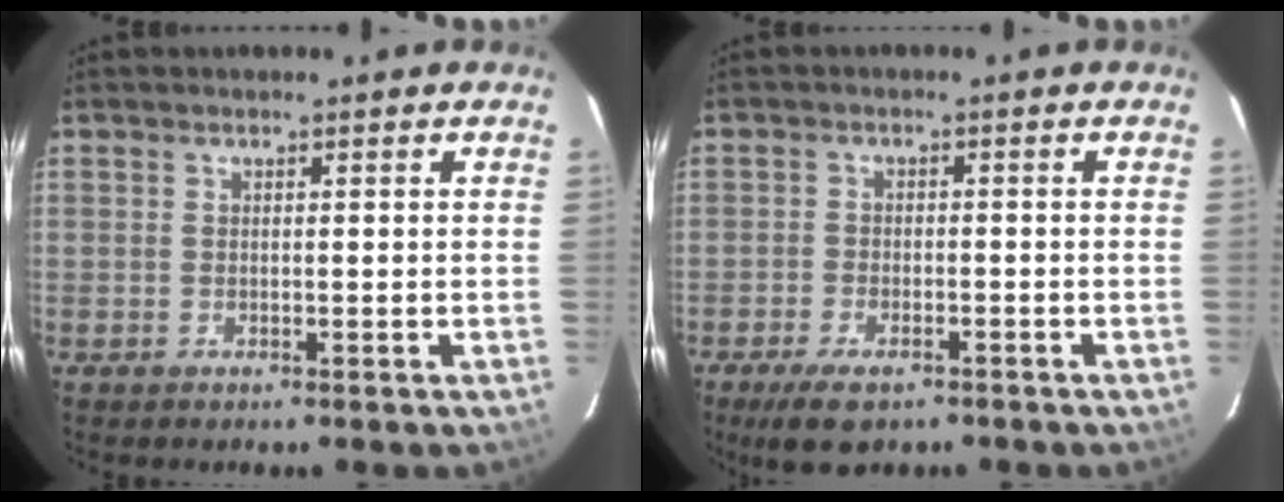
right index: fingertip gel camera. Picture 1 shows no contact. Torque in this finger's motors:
{"motor_torque": [0.59, -0.46, 0.12, 0.06]}